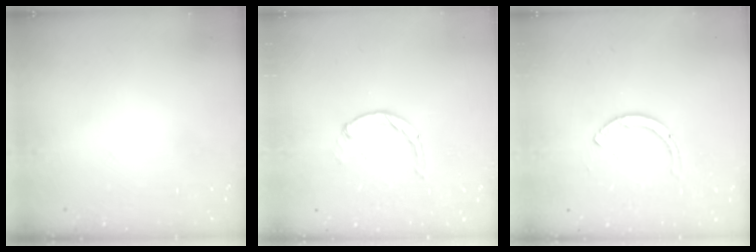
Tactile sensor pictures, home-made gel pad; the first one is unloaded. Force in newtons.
{"total": 0.8, "press": 0.7, "slide": 0.2}
{"total": 2.0, "press": 1.9, "slide": 0.3}